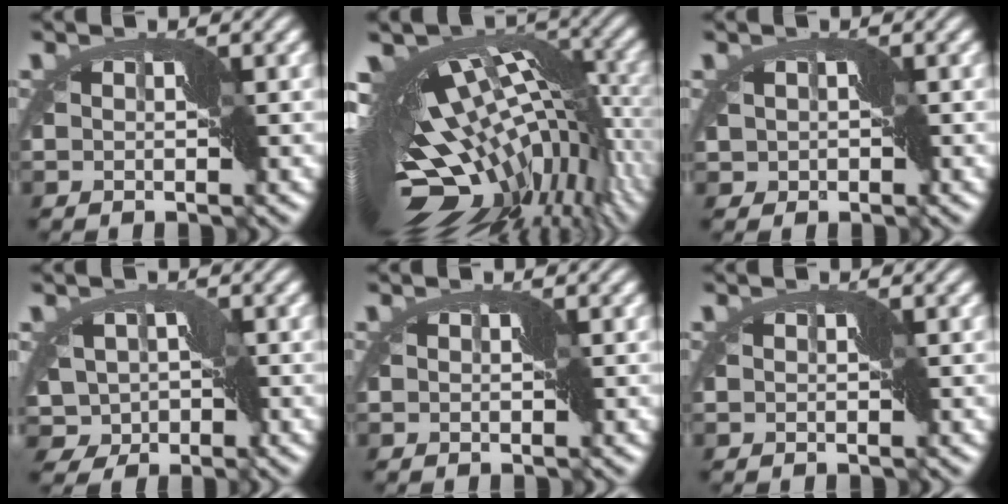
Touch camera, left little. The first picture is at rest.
{"total": 17.4, "force": [-2.1, 7.6, 15.5], "torque": [-0.235, 0.008, -0.012]}
{"total": 1.6, "force": [-0.3, 1.4, 0.6], "torque": [-0.008, 0.006, -0.008]}
{"total": 6.0, "force": [-2.2, 4.3, 3.5], "torque": [-0.048, 0.006, -0.042]}
{"total": 0.0}
{"total": 0.0}